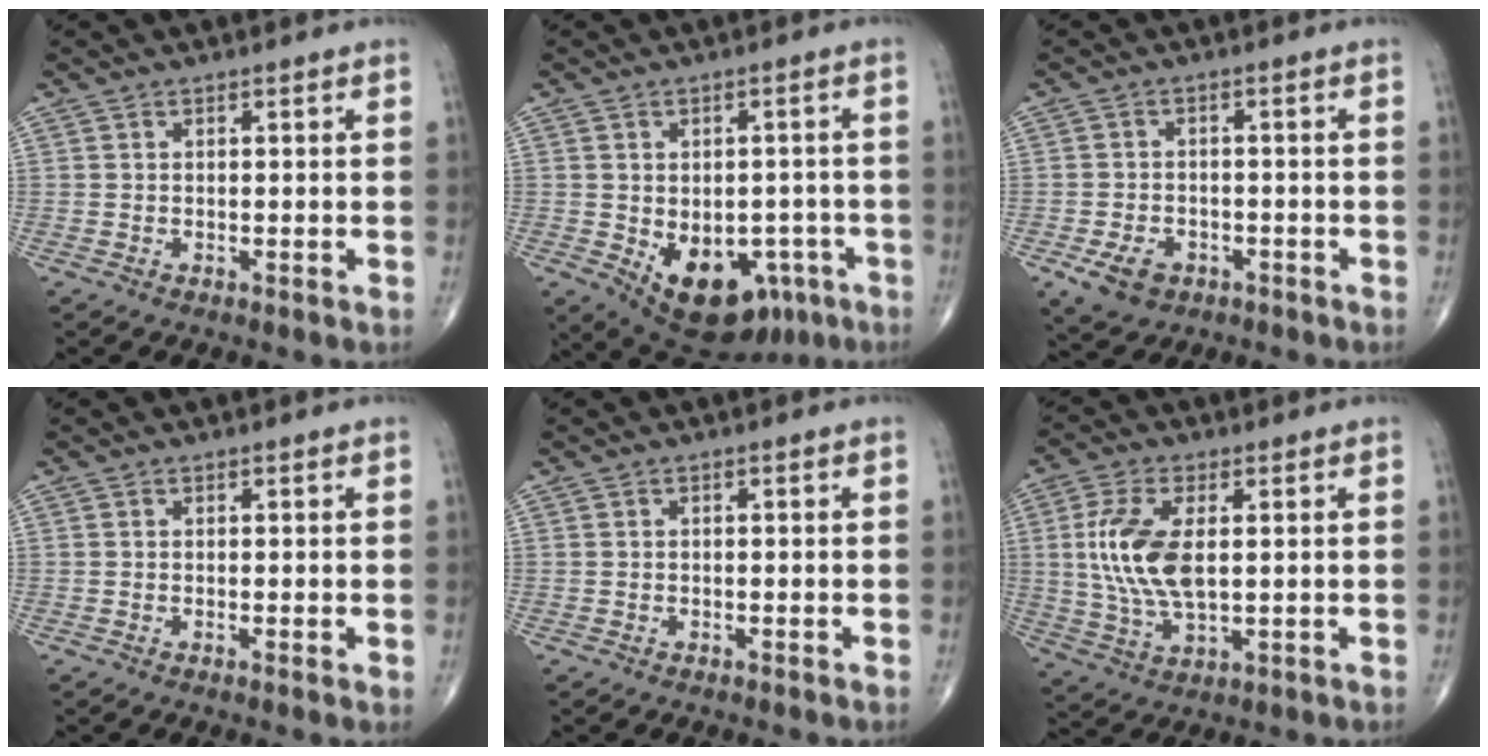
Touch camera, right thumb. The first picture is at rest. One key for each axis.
{"total": 15.3, "fx": -6.2, "fy": 9.5, "fz": 10.2, "tx": -0.118, "ty": 0.013, "tz": -0.070}
{"total": 6.1, "fx": -3.0, "fy": 4.3, "fz": 3.2, "tx": -0.050, "ty": 0.012, "tz": -0.044}
{"total": 0.9, "fx": 0.0, "fy": 0.1, "fz": 0.9, "tx": -0.014, "ty": -0.004, "tz": -0.003}
{"total": 0.0}
{"total": 12.1, "fx": 1.4, "fy": 5.9, "fz": 10.5, "tx": -0.221, "ty": -0.007, "tz": 0.032}